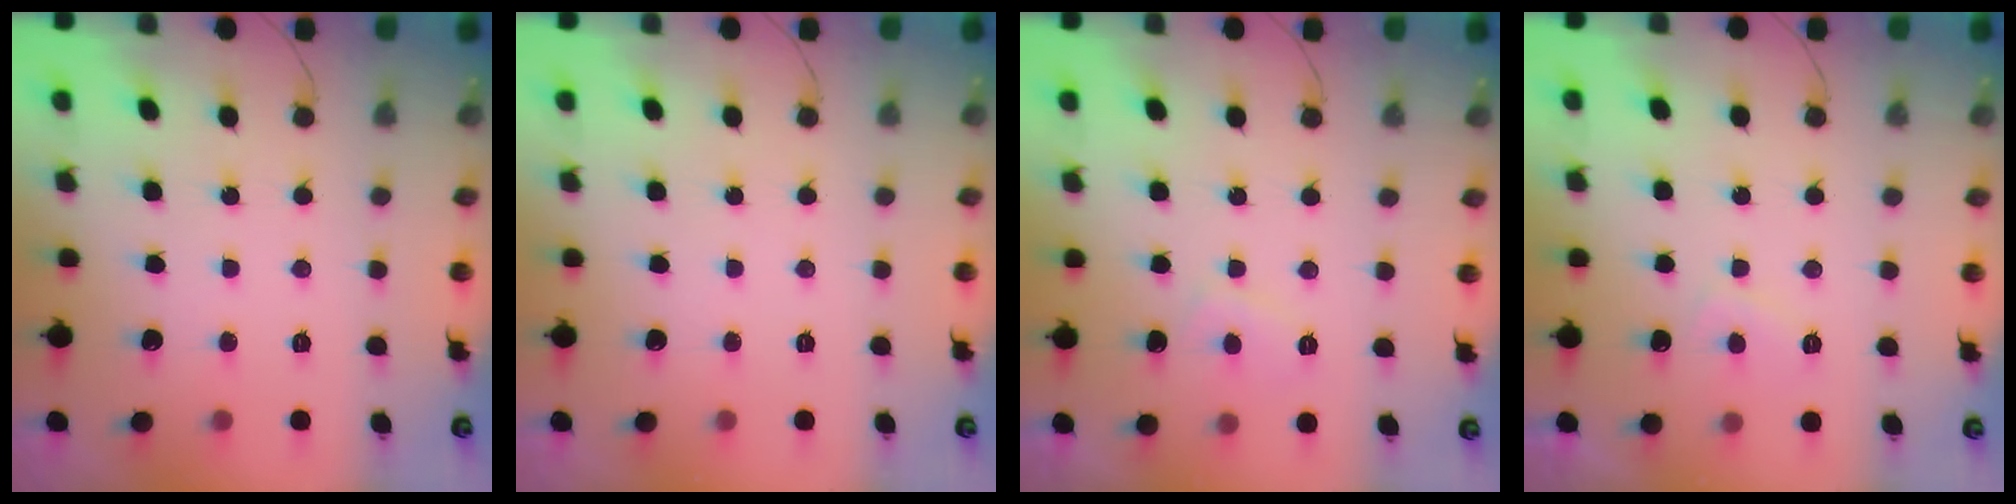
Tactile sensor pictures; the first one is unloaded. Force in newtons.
{"total": 0.0}
{"total": 2.8, "press": 2.6, "slide": 0.8}
{"total": 2.9, "press": 2.8, "slide": 0.8}